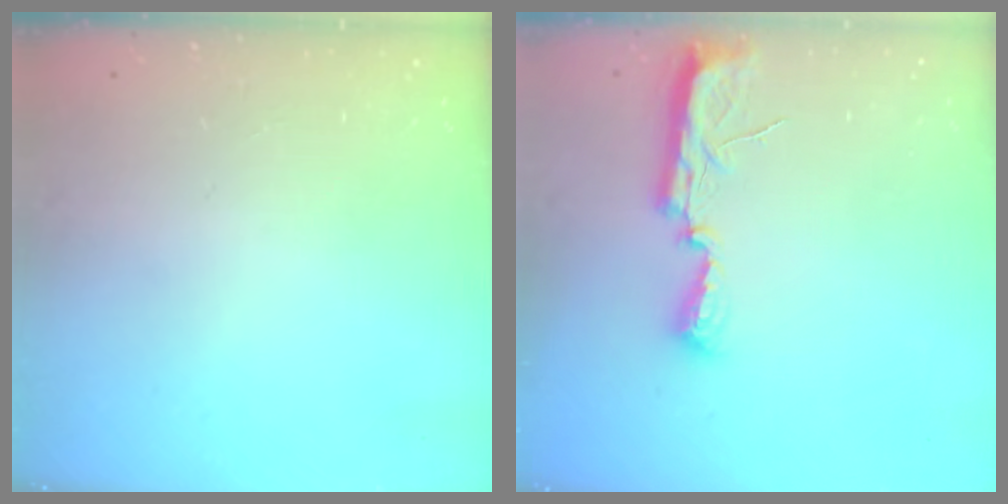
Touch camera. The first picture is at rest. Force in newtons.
{"total": 10.5, "press": 9.1, "slide": 5.2}